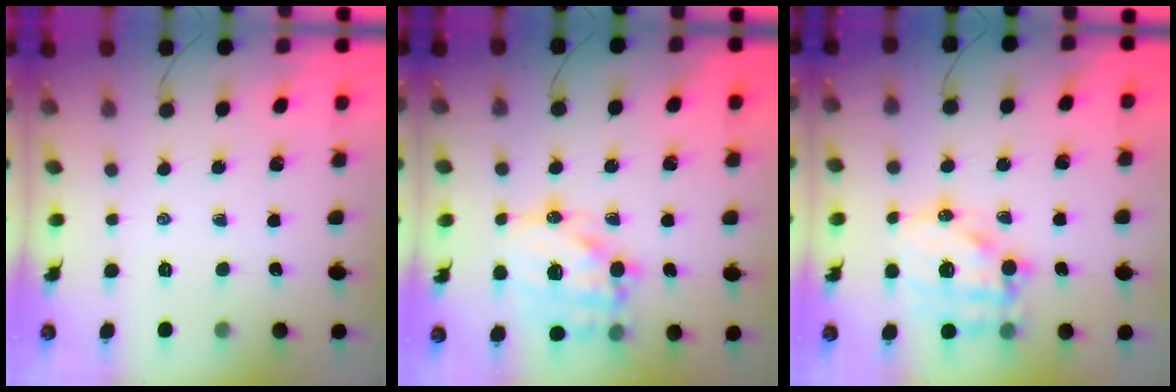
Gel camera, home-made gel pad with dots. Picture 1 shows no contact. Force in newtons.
{"total": 15.9, "press": 15.7, "slide": 2.3}
{"total": 15.6, "press": 15.2, "slide": 3.8}